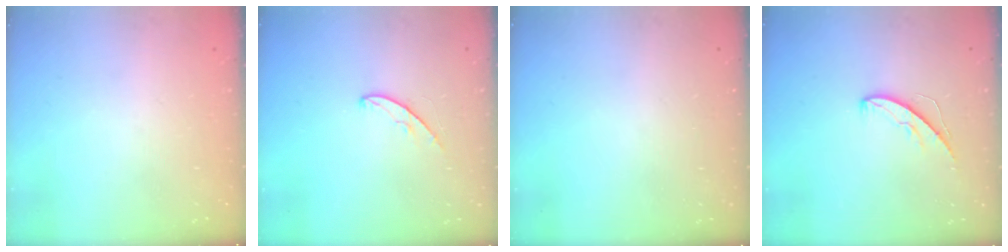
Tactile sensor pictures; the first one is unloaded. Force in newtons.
{"total": 5.1, "press": 5.1, "slide": 0.5}
{"total": 0.0}
{"total": 5.0, "press": 5.0, "slide": 0.4}